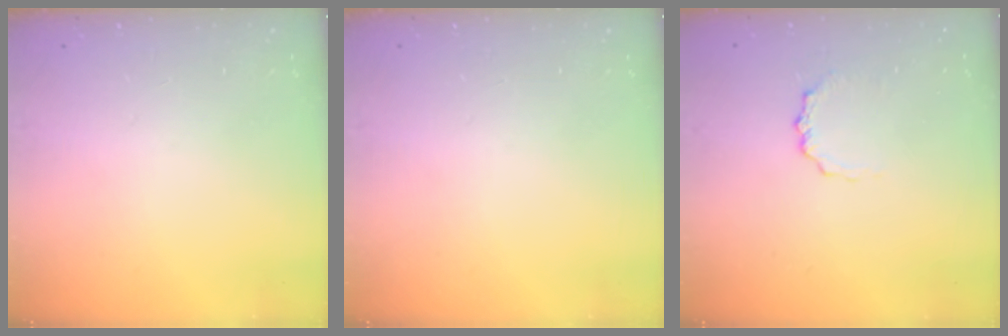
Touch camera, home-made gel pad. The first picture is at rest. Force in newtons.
{"total": 0.0}
{"total": 2.3, "press": 2.2, "slide": 0.3}